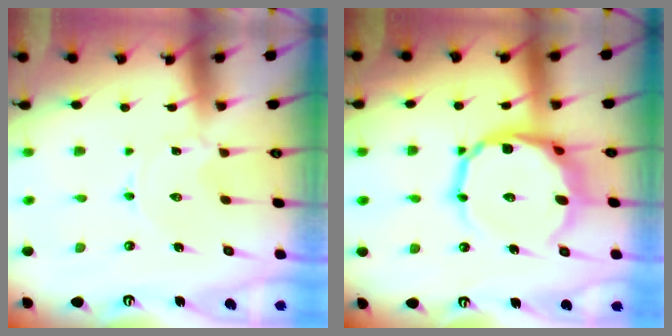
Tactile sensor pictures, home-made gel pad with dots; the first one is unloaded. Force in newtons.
{"total": 13.7, "press": 13.2, "slide": 3.8}